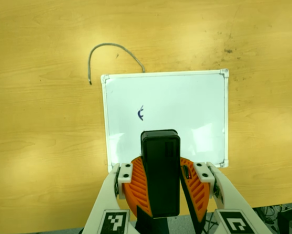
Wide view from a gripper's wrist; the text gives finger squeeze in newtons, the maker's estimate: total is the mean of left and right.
{"total": 10.5, "left": 10.7, "right": 10.4}